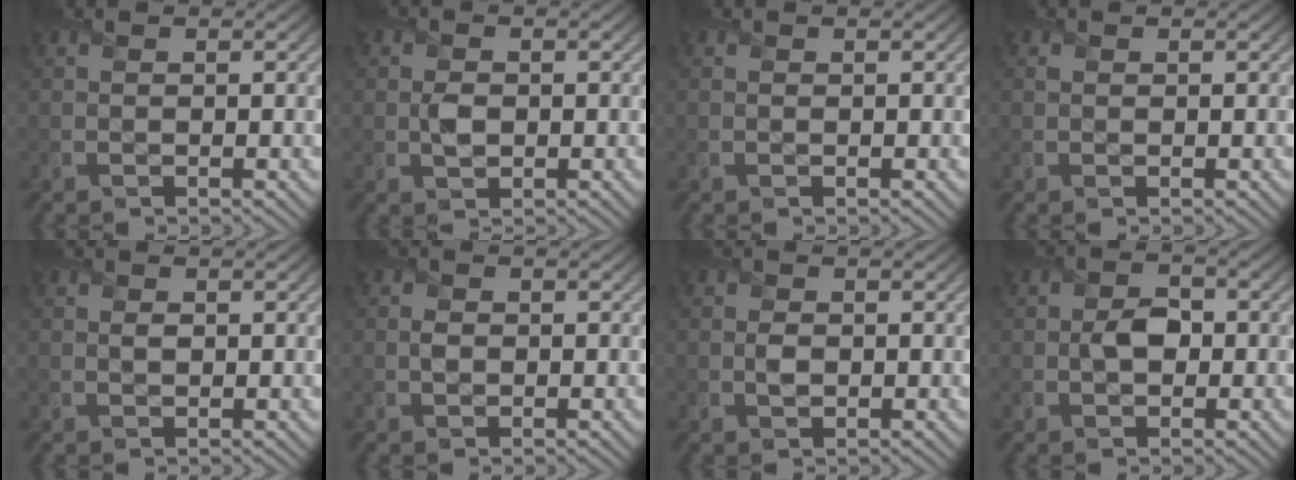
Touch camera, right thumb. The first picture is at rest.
{"total": 2.1, "force": [-0.1, 1.6, 1.3], "torque": [-0.028, -0.004, -0.003]}
{"total": 0.0}
{"total": 0.6, "force": [0.2, 0.5, 0.1], "torque": [0.000, -0.003, 0.003]}
{"total": 1.1, "force": [0.2, 0.8, 0.7], "torque": [-0.014, -0.004, 0.001]}
{"total": 1.3, "force": [-0.1, 1.2, 0.6], "torque": [-0.014, -0.004, -0.007]}
{"total": 1.6, "force": [-0.1, 1.3, 0.9], "torque": [-0.020, -0.005, -0.005]}
{"total": 3.2, "force": [-0.3, 2.4, 2.1], "torque": [-0.040, -0.001, -0.011]}